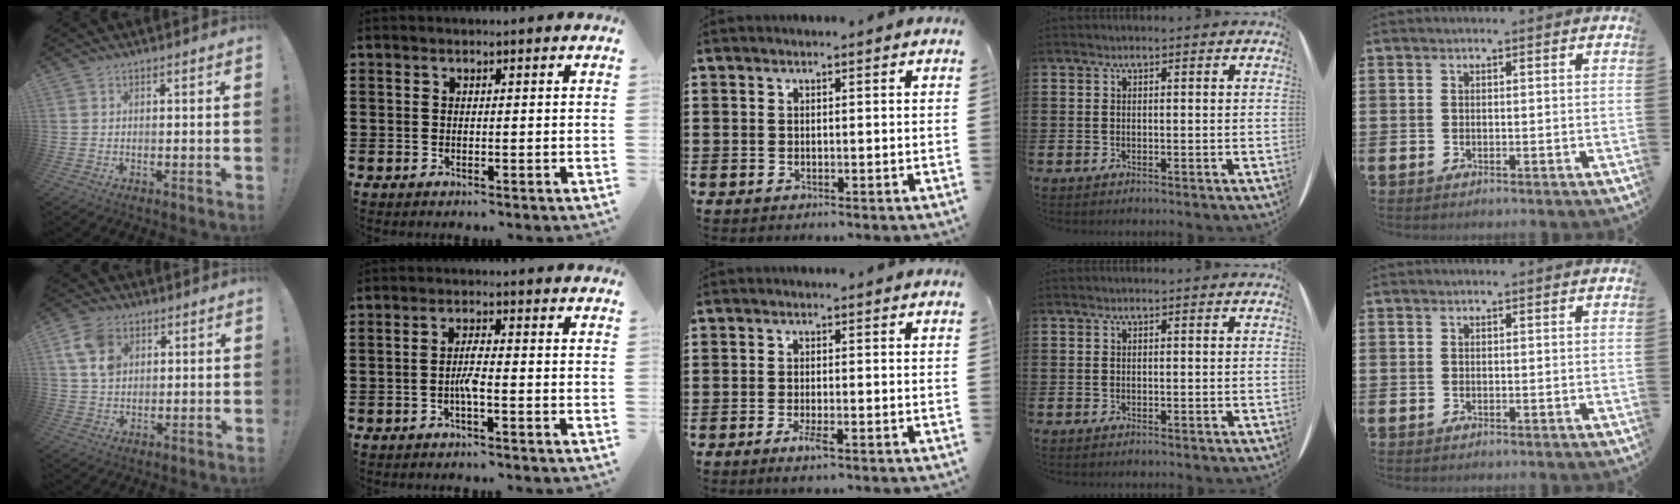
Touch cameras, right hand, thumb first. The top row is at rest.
{"thumb": {"total": 9.3, "force": [3.5, 7.0, 5.1], "torque": [-0.101, 0.001, 0.073]}, "index": {"total": 2.8, "force": [-1.0, 0.3, 2.6], "torque": [-0.064, -0.004, -0.023]}, "middle": {"total": 2.4, "force": [-1.2, 0.4, 2.1], "torque": [-0.042, -0.004, -0.023]}}